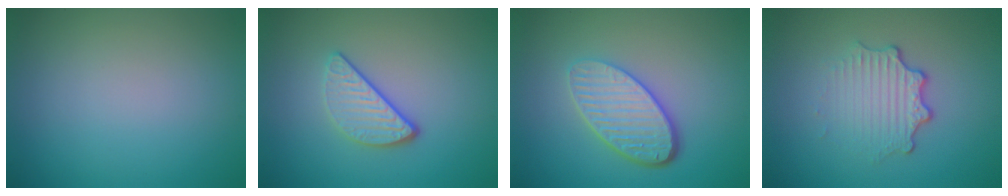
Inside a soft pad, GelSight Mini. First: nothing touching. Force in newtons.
{"total": 3.0, "press": 2.4, "slide": 1.9}
{"total": 5.1, "press": 3.7, "slide": 3.5}
{"total": 3.3, "press": 2.5, "slide": 2.2}